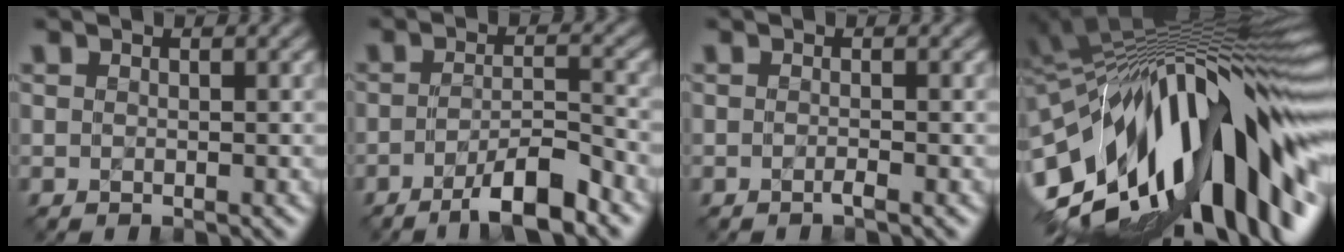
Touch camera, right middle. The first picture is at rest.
{"total": 5.3, "force": [-3.4, 1.0, 3.9], "torque": [-0.063, 0.003, -0.059]}
{"total": 0.8, "force": [-0.5, 0.0, 0.6], "torque": [-0.012, -0.001, -0.011]}
{"total": 18.6, "force": [-2.1, 8.3, 16.5], "torque": [-0.267, 0.011, -0.051]}